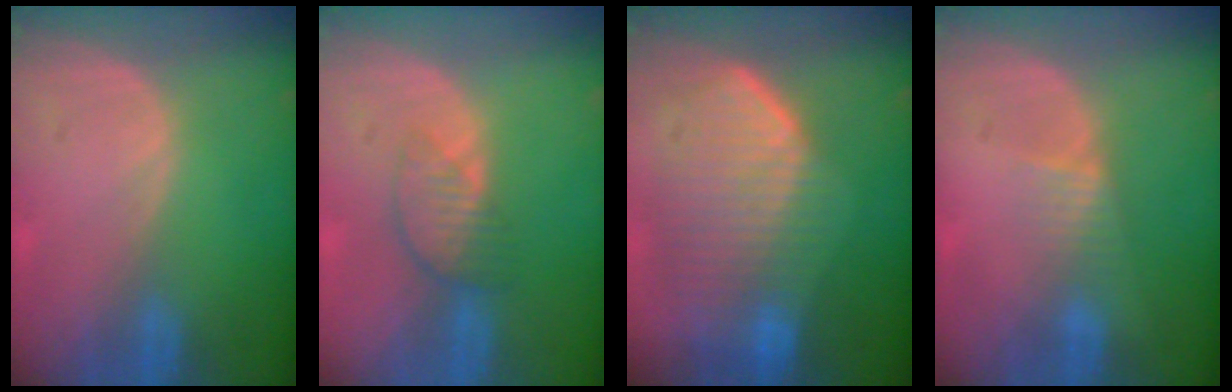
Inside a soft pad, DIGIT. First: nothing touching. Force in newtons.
{"total": 4.0, "press": 3.5, "slide": 1.8}
{"total": 10.9, "press": 9.5, "slide": 5.3}
{"total": 2.6, "press": 2.4, "slide": 0.9}